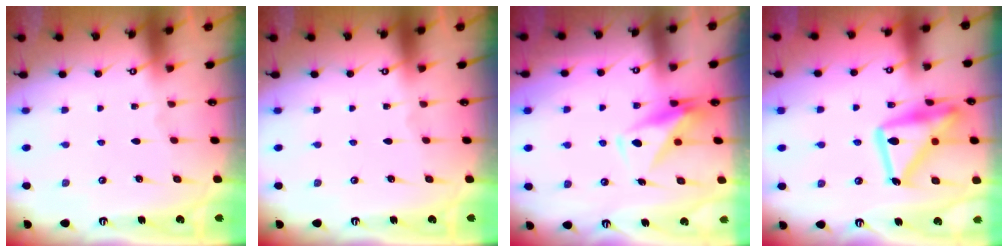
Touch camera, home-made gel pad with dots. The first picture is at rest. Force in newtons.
{"total": 0.0}
{"total": 8.5, "press": 8.4, "slide": 0.8}
{"total": 21.2, "press": 21.1, "slide": 1.6}